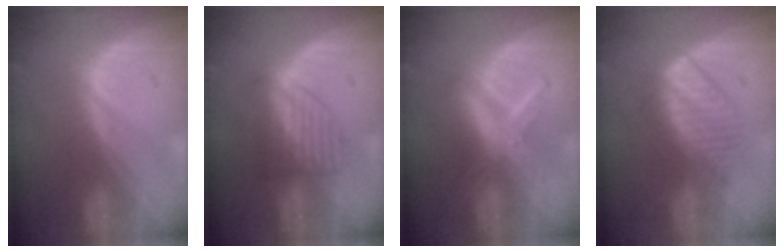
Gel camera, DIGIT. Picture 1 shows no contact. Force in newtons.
{"total": 6.2, "press": 5.5, "slide": 2.9}
{"total": 5.6, "press": 5.6, "slide": 0.0}
{"total": 6.0, "press": 5.7, "slide": 2.0}